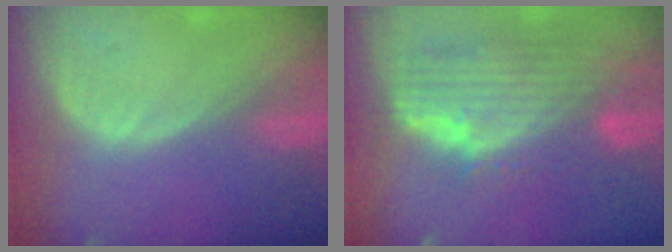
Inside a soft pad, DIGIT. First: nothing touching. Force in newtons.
{"total": 11.6, "press": 9.9, "slide": 6.1}